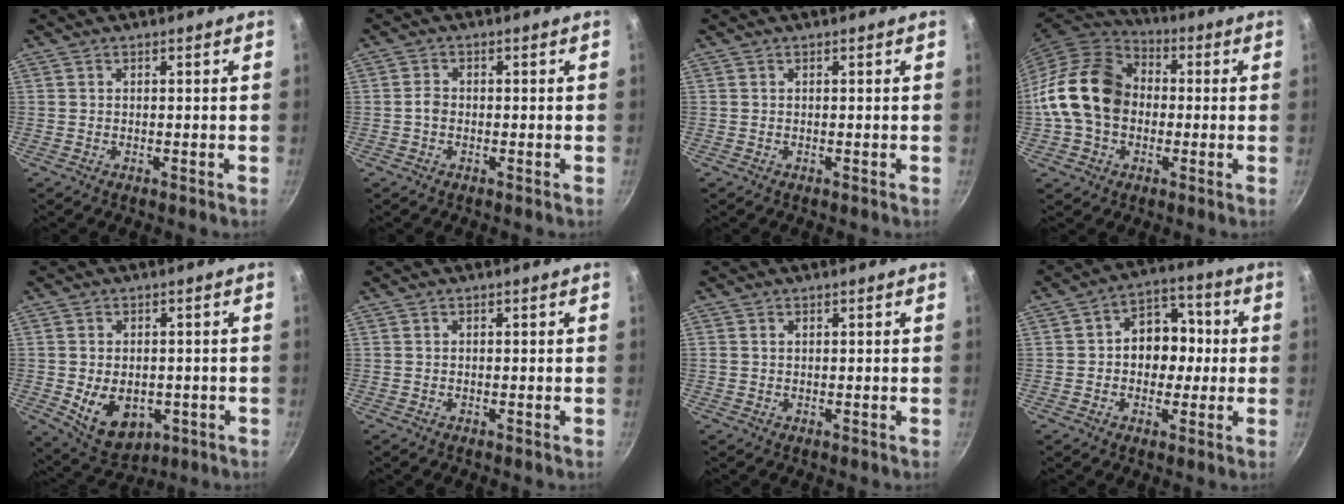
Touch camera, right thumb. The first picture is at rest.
{"total": 1.8, "force": [-0.5, 1.4, 1.1], "torque": [-0.019, 0.012, -0.010]}
{"total": 0.0}
{"total": 17.7, "force": [-0.4, 13.7, 11.3], "torque": [-0.183, 0.036, -0.018]}
{"total": 10.1, "force": [-1.9, 7.1, 7.0], "torque": [-0.090, -0.006, -0.008]}
{"total": 0.0}
{"total": 0.8, "force": [0.3, 0.6, 0.3], "torque": [-0.006, 0.004, 0.005]}
{"total": 10.7, "force": [0.1, 8.3, 6.7], "torque": [-0.039, 0.026, -0.012]}